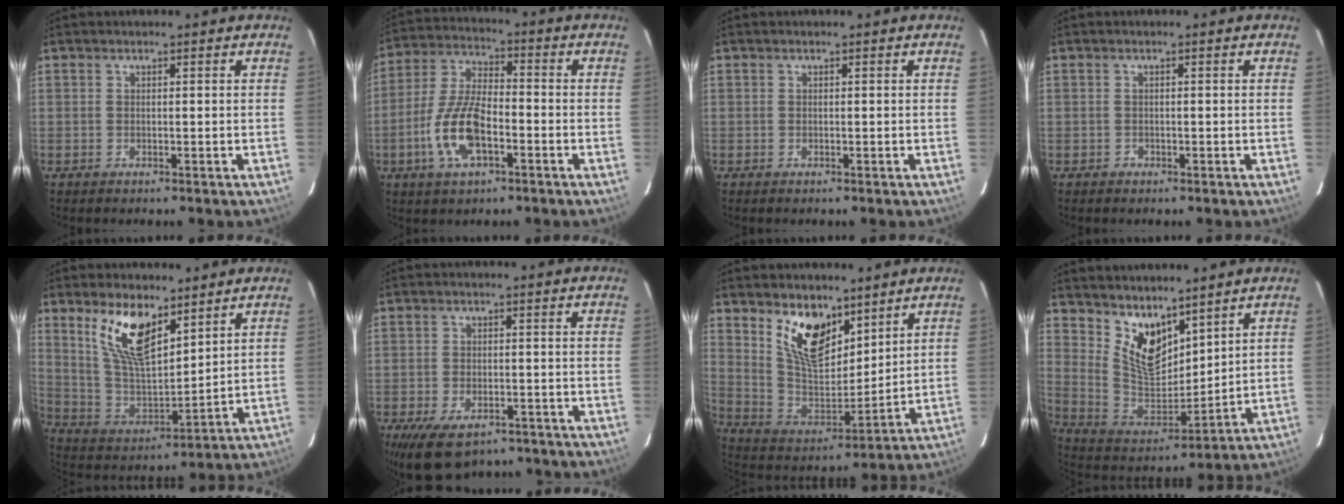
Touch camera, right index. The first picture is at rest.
{"total": 12.4, "force": [-4.5, 5.3, 10.3], "torque": [-0.223, 0.002, -0.086]}
{"total": 0.0}
{"total": 1.0, "force": [-0.5, 0.8, -0.1], "torque": [0.005, 0.001, -0.006]}
{"total": 13.6, "force": [8.1, 5.4, 9.5], "torque": [-0.185, 0.000, 0.170]}
{"total": 11.1, "force": [-7.6, 5.6, 5.8], "torque": [-0.125, -0.020, -0.116]}
{"total": 13.5, "force": [8.6, 6.6, 8.1], "torque": [-0.152, -0.012, 0.171]}
{"total": 11.8, "force": [8.1, 5.8, 6.3], "torque": [-0.119, -0.012, 0.168]}